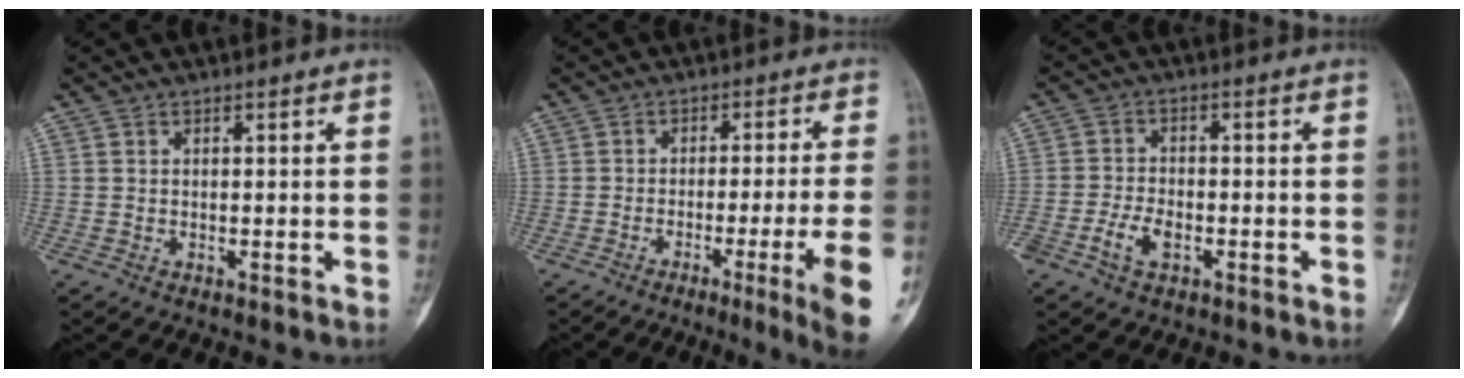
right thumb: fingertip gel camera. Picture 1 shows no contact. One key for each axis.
{"total": 11.8, "fx": -4.8, "fy": -0.3, "fz": 10.8, "tx": -0.155, "ty": -0.002, "tz": -0.068}
{"total": 4.7, "fx": -2.1, "fy": 2.8, "fz": 3.1, "tx": -0.062, "ty": 0.014, "tz": -0.040}